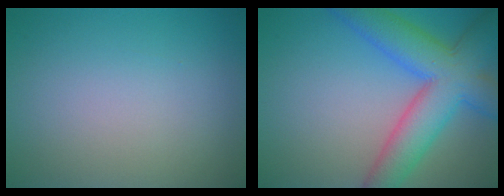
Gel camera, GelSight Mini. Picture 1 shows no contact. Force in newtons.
{"total": 8.8, "press": 8.8, "slide": 0.4}